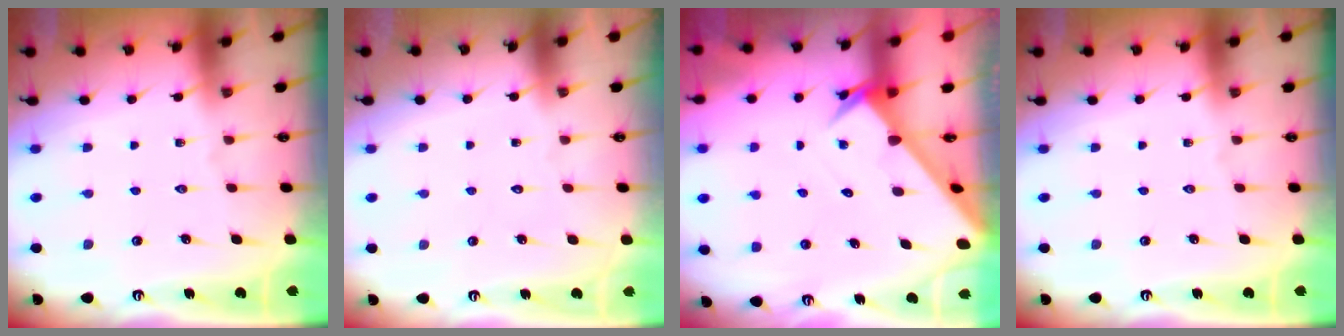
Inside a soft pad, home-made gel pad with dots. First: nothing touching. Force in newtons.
{"total": 1.5, "press": 1.5, "slide": 0.1}
{"total": 2.9, "press": 2.9, "slide": 0.2}
{"total": 0.0}